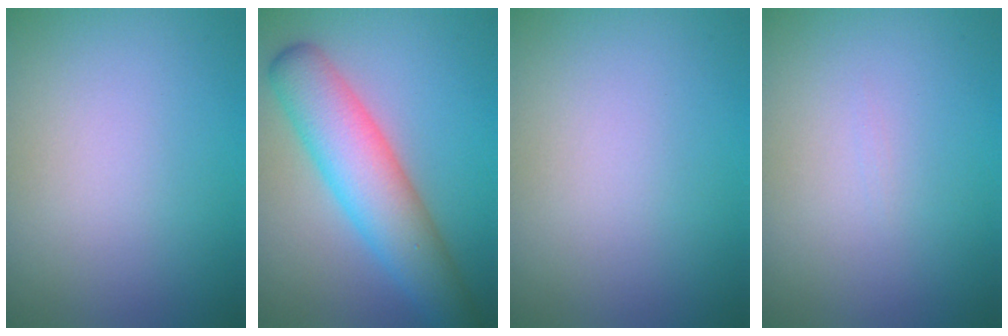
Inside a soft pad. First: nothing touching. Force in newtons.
{"total": 7.0, "press": 7.0, "slide": 0.2}
{"total": 0.0}
{"total": 0.0}